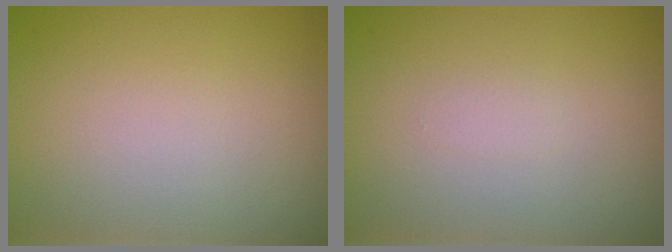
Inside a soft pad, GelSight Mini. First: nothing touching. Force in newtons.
{"total": 0.5, "press": 0.5, "slide": 0.0}